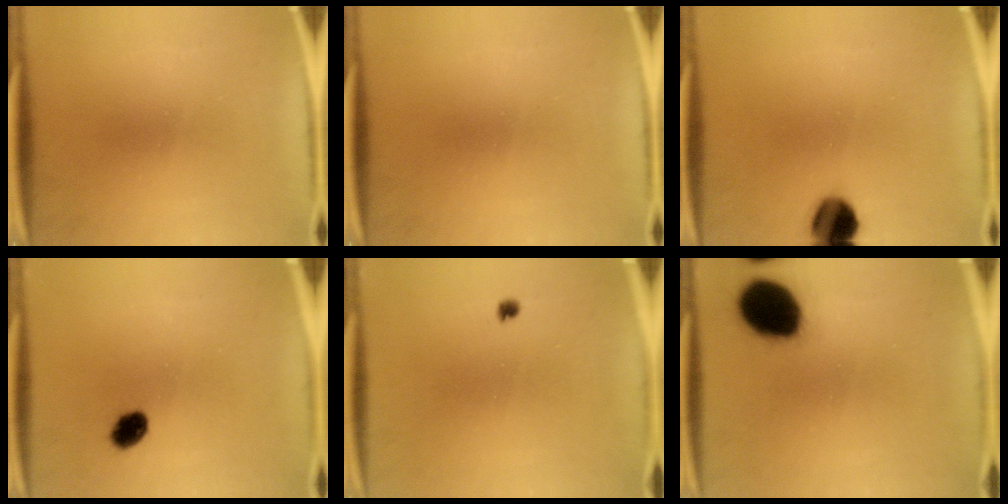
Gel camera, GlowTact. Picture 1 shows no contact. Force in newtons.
{"total": 0.0}
{"total": 9.0}
{"total": 4.3}
{"total": 1.0}
{"total": 17.6}